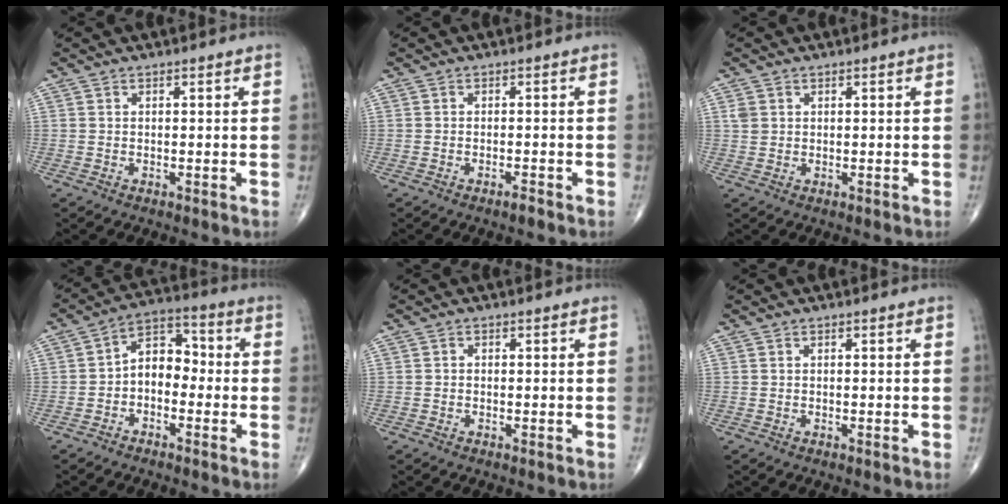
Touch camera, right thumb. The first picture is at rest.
{"total": 1.3, "force": [-1.1, 0.2, 0.8], "torque": [-0.016, 0.001, -0.021]}
{"total": 1.7, "force": [0.6, 1.4, 0.8], "torque": [-0.011, 0.001, 0.013]}
{"total": 7.7, "force": [-1.6, 5.3, 5.4], "torque": [-0.060, 0.038, -0.046]}
{"total": 0.5, "force": [-0.2, 0.4, 0.2], "torque": [0.001, 0.002, -0.009]}
{"total": 0.0}